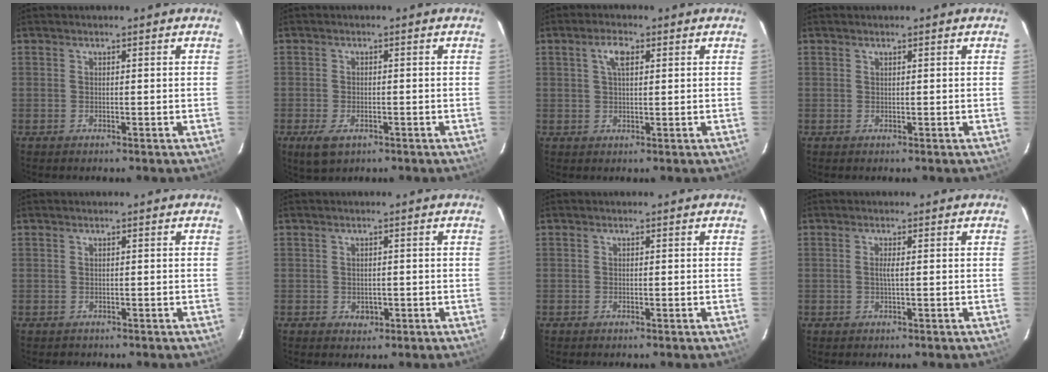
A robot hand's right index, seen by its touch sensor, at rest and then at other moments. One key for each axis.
{"total": 4.5, "fx": -2.3, "fy": 2.4, "fz": 3.1, "tx": -0.069, "ty": -0.011, "tz": -0.038}
{"total": 3.5, "fx": 1.3, "fy": 1.4, "fz": 2.9, "tx": -0.056, "ty": 0.009, "tz": 0.024}
{"total": 0.0}
{"total": 0.9, "fx": -0.4, "fy": 0.8, "fz": -0.1, "tx": 0.001, "ty": 0.003, "tz": 0.000}
{"total": 2.0, "fx": -0.4, "fy": 1.8, "fz": 0.8, "tx": -0.011, "ty": 0.000, "tz": 0.001}
{"total": 0.0}
{"total": 1.2, "fx": 0.0, "fy": -0.2, "fz": 1.2, "tx": -0.021, "ty": 0.000, "tz": -0.002}